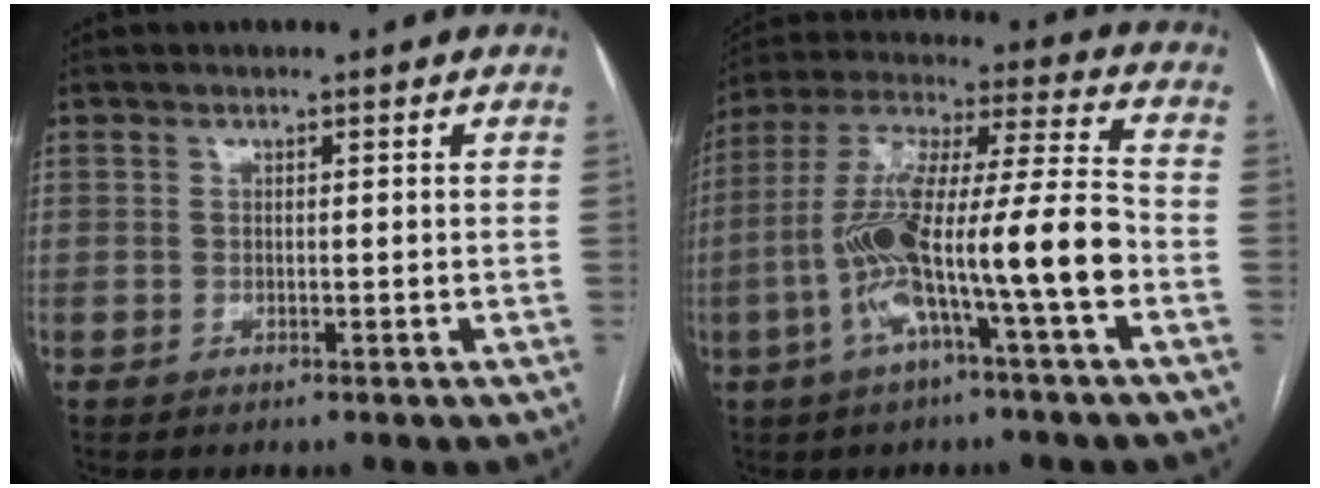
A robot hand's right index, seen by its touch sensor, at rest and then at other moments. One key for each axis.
{"total": 17.5, "fx": -5.1, "fy": 0.7, "fz": 16.7, "tx": -0.315, "ty": 0.011, "tz": -0.095}